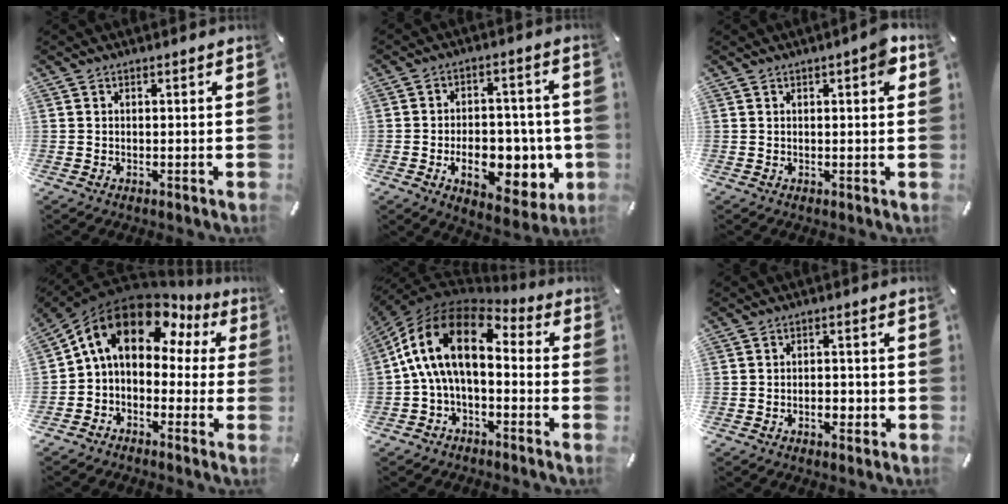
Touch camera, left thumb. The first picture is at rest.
{"total": 14.8, "force": [-3.7, 9.0, 11.2], "torque": [-0.157, 0.002, -0.053]}
{"total": 3.6, "force": [1.1, 0.9, 3.3], "torque": [-0.042, -0.004, 0.012]}
{"total": 13.2, "force": [5.5, 9.1, 7.8], "torque": [-0.145, -0.024, 0.097]}
{"total": 16.0, "force": [1.3, 9.1, 13.0], "torque": [-0.275, 0.007, 0.017]}
{"total": 3.2, "force": [-1.2, 2.1, 2.0], "torque": [-0.036, 0.006, -0.023]}